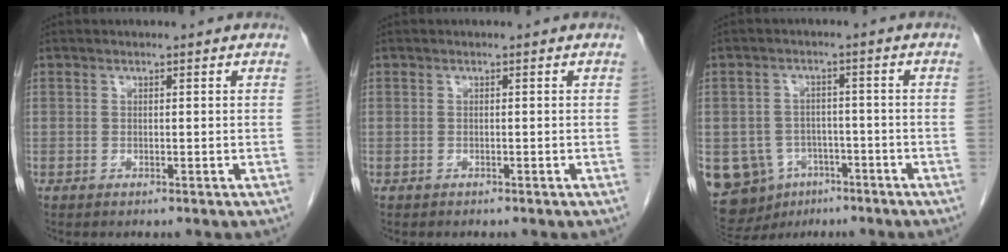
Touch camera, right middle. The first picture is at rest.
{"total": 0.0}
{"total": 12.3, "force": [-5.4, 10.3, 4.0], "torque": [-0.103, 0.015, -0.071]}